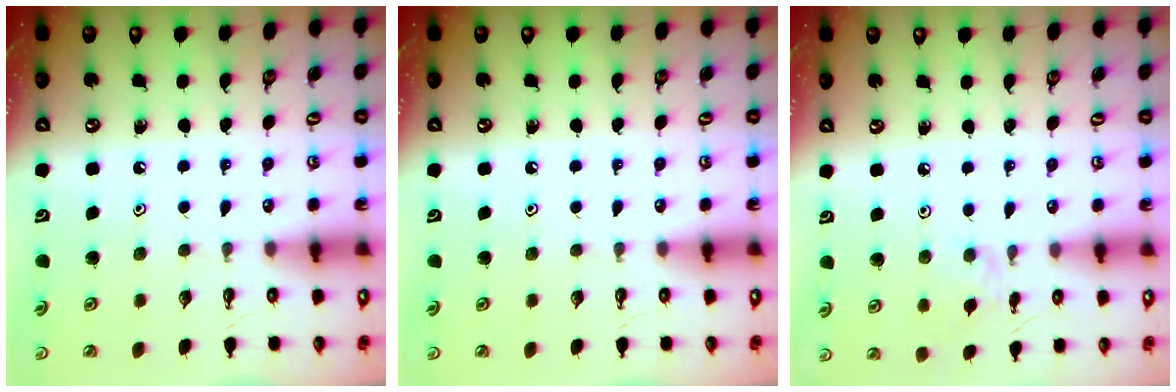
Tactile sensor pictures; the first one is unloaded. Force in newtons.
{"total": 0.0}
{"total": 3.2, "press": 3.2, "slide": 0.5}